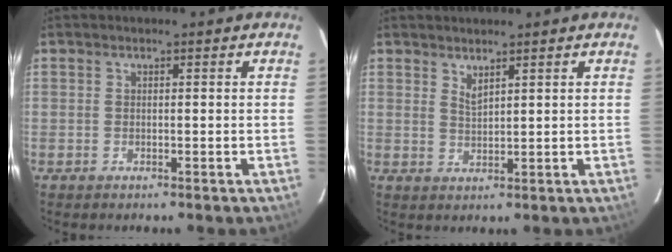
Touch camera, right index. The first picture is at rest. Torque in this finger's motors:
{"motor_torque": [-0.12, -0.06, 0.02, 0.02]}